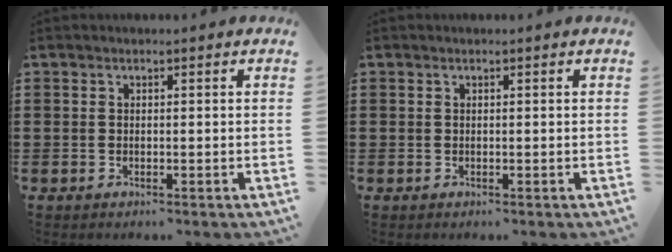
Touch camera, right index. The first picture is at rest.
{"total": 0.0}